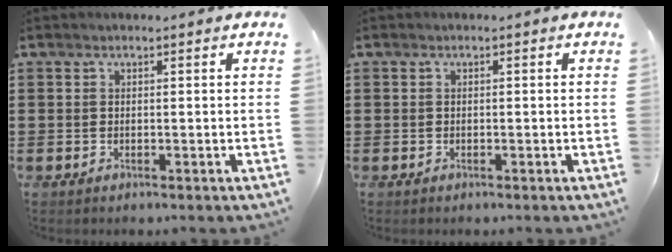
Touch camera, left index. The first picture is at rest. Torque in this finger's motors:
{"motor_torque": [0.12, -0.03, 0.00, 0.00]}